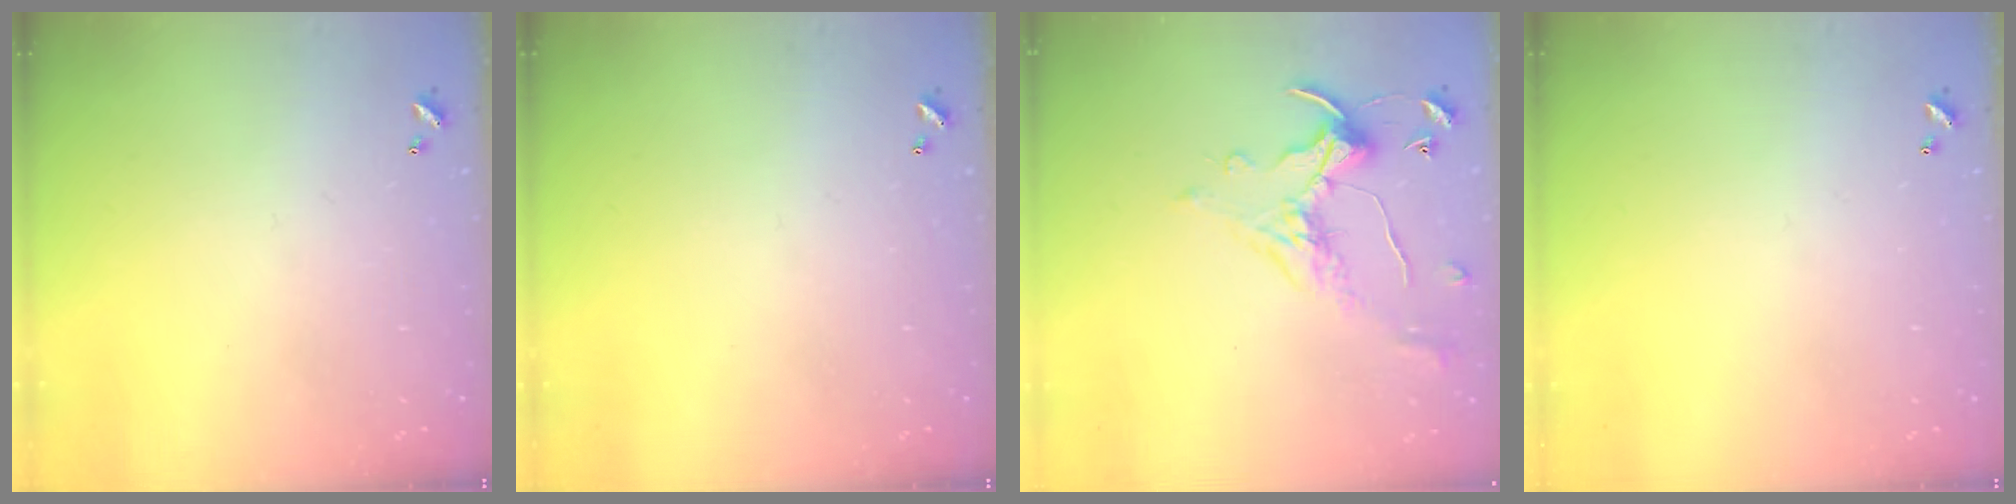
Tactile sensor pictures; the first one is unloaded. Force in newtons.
{"total": 0.0}
{"total": 1.1, "press": 0.6, "slide": 0.9}
{"total": 0.0}